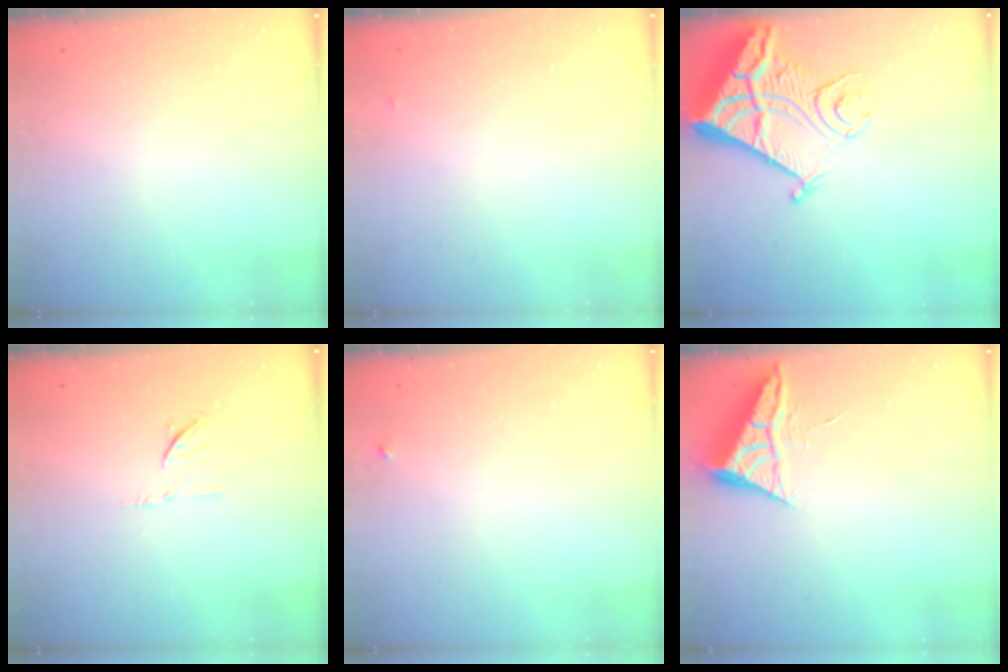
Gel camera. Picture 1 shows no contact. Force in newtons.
{"total": 2.8, "press": 2.8, "slide": 0.4}
{"total": 17.7, "press": 17.5, "slide": 2.3}
{"total": 6.1, "press": 6.0, "slide": 1.1}
{"total": 3.3, "press": 3.3, "slide": 0.4}
{"total": 5.4, "press": 5.4, "slide": 0.8}